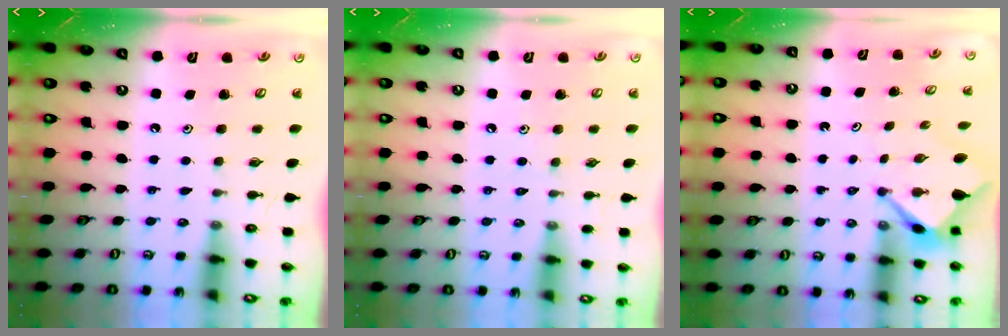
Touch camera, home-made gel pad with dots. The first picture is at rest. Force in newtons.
{"total": 2.4, "press": 2.4, "slide": 0.5}
{"total": 2.9, "press": 2.9, "slide": 0.2}